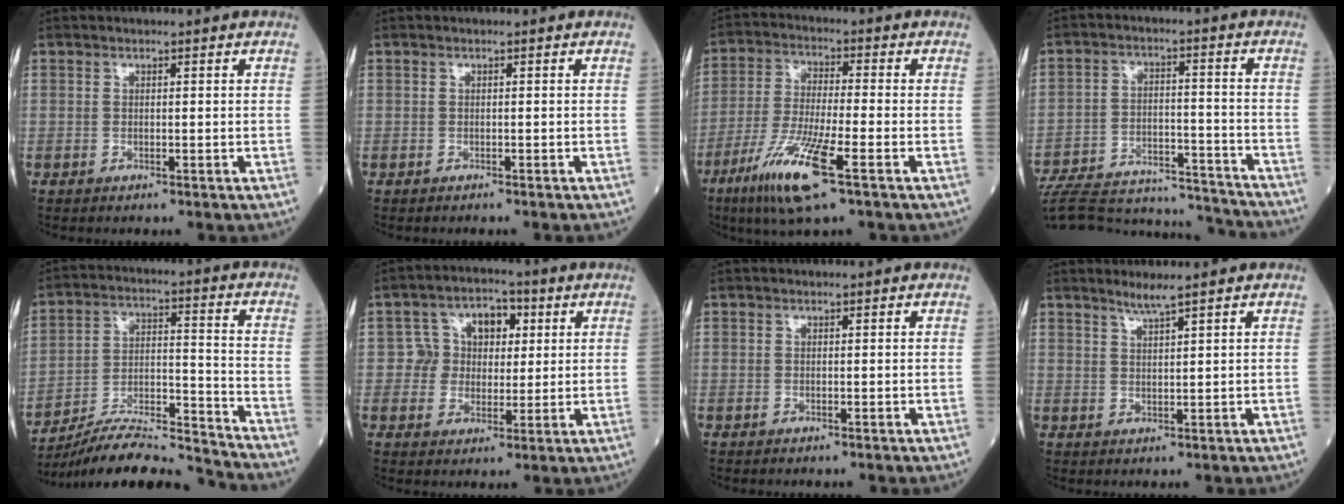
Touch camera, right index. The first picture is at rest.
{"total": 1.0, "force": [-0.9, 0.0, 0.4], "torque": [-0.006, 0.000, -0.013]}
{"total": 11.7, "force": [-6.1, 0.6, 9.9], "torque": [-0.204, -0.029, -0.114]}
{"total": 21.8, "force": [-20.8, 3.5, 5.4], "torque": [-0.110, 0.002, -0.302]}
{"total": 14.2, "force": [-13.8, -0.5, 3.3], "torque": [-0.056, 0.030, -0.243]}
{"total": 6.8, "force": [1.3, 6.1, 2.6], "torque": [-0.031, 0.026, 0.019]}
{"total": 0.0}
{"total": 2.2, "force": [1.8, -0.6, 1.0], "torque": [-0.023, -0.005, 0.038]}